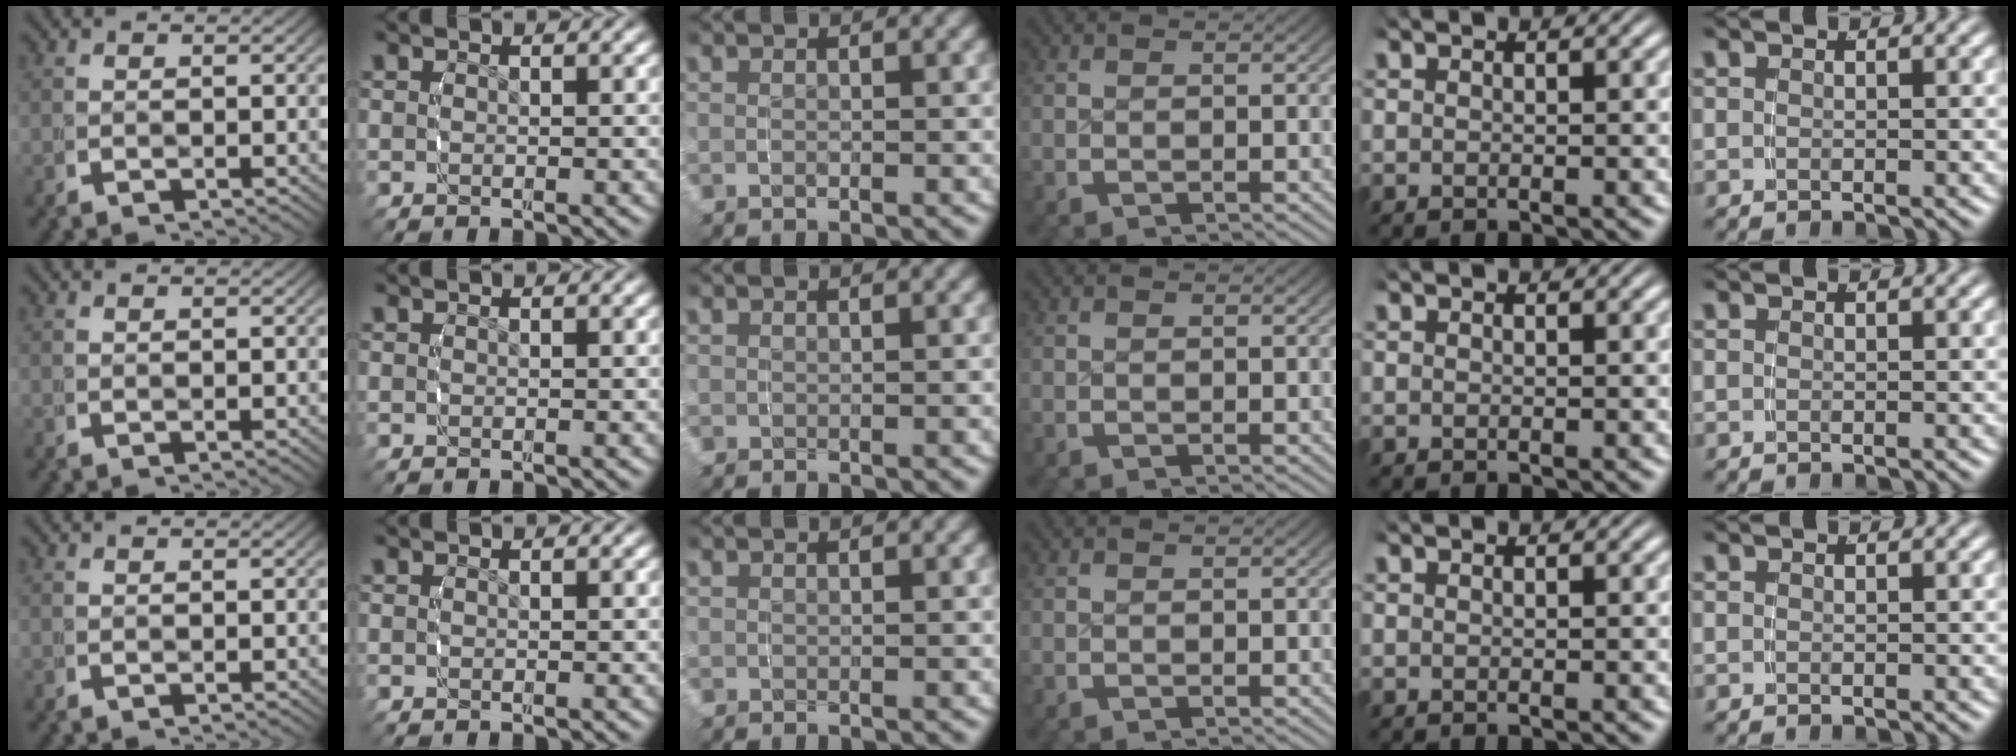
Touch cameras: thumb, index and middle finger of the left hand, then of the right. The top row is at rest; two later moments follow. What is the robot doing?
{"motion": "grasp_and_lifting", "object": "fork"}